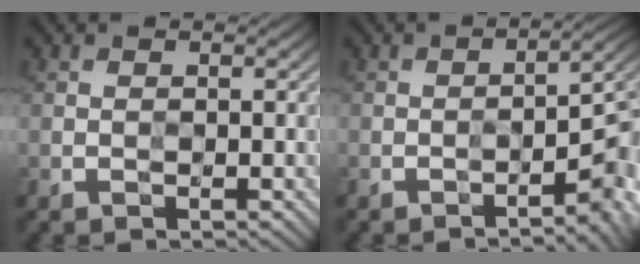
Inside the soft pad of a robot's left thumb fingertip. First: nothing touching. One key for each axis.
{"total": 5.2, "fx": -2.1, "fy": 1.2, "fz": 4.6, "tx": -0.064, "ty": 0.007, "tz": -0.028}